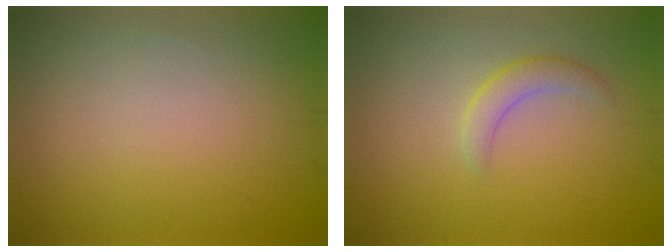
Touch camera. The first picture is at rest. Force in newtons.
{"total": 1.9, "press": 1.9, "slide": 0.1}